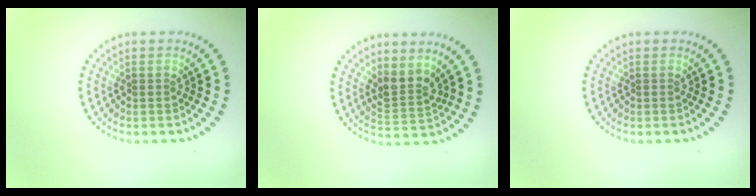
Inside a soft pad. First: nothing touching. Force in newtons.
{"total": 2.6, "press": 1.9, "slide": 1.8}
{"total": 0.0}